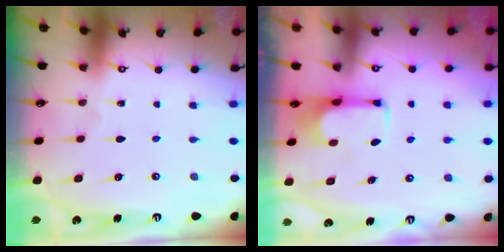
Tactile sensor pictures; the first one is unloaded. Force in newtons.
{"total": 3.6, "press": 3.5, "slide": 0.7}